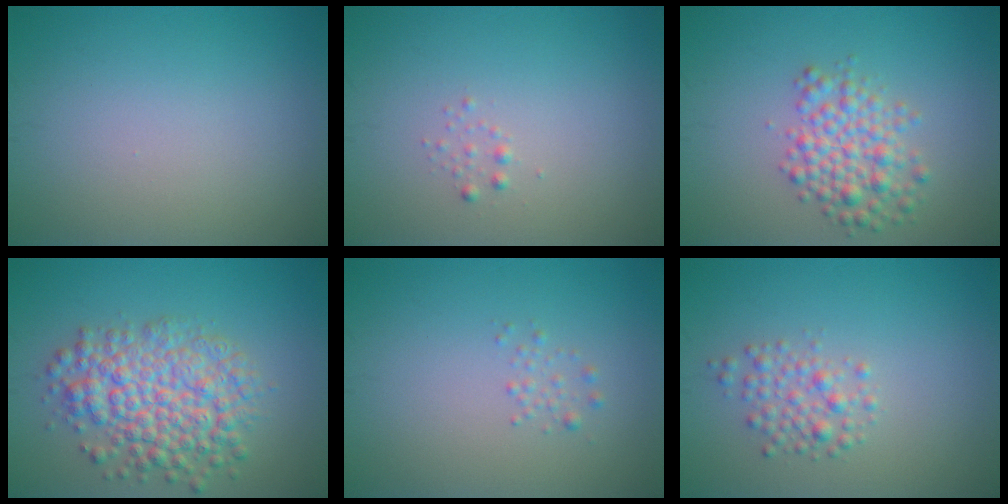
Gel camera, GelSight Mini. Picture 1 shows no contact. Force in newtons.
{"total": 0.6, "press": 0.6, "slide": 0.1}
{"total": 3.9, "press": 3.9, "slide": 0.1}
{"total": 6.8, "press": 6.8, "slide": 0.3}
{"total": 0.8, "press": 0.8, "slide": 0.0}
{"total": 2.2, "press": 2.2, "slide": 0.1}